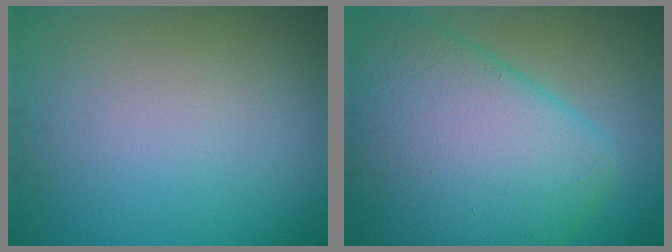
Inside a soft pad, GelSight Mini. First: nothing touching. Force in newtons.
{"total": 11.3, "press": 11.3, "slide": 0.3}